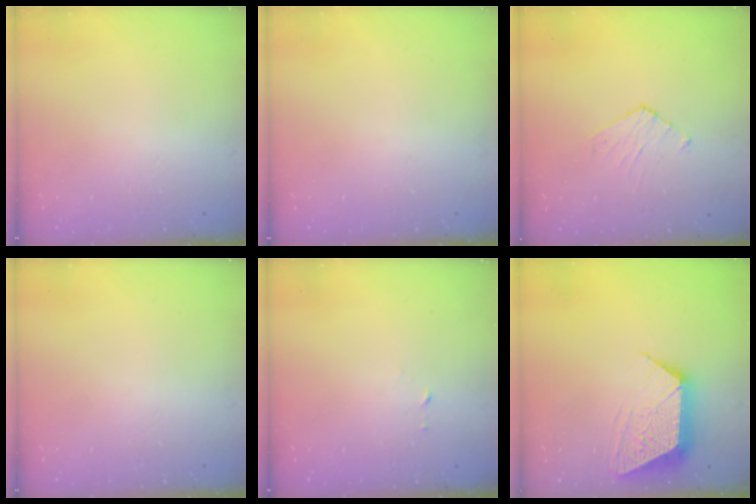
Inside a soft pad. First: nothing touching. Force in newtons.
{"total": 0.0}
{"total": 4.6, "press": 4.6, "slide": 0.3}
{"total": 0.0}
{"total": 2.5, "press": 2.5, "slide": 0.2}
{"total": 11.8, "press": 11.8, "slide": 0.8}